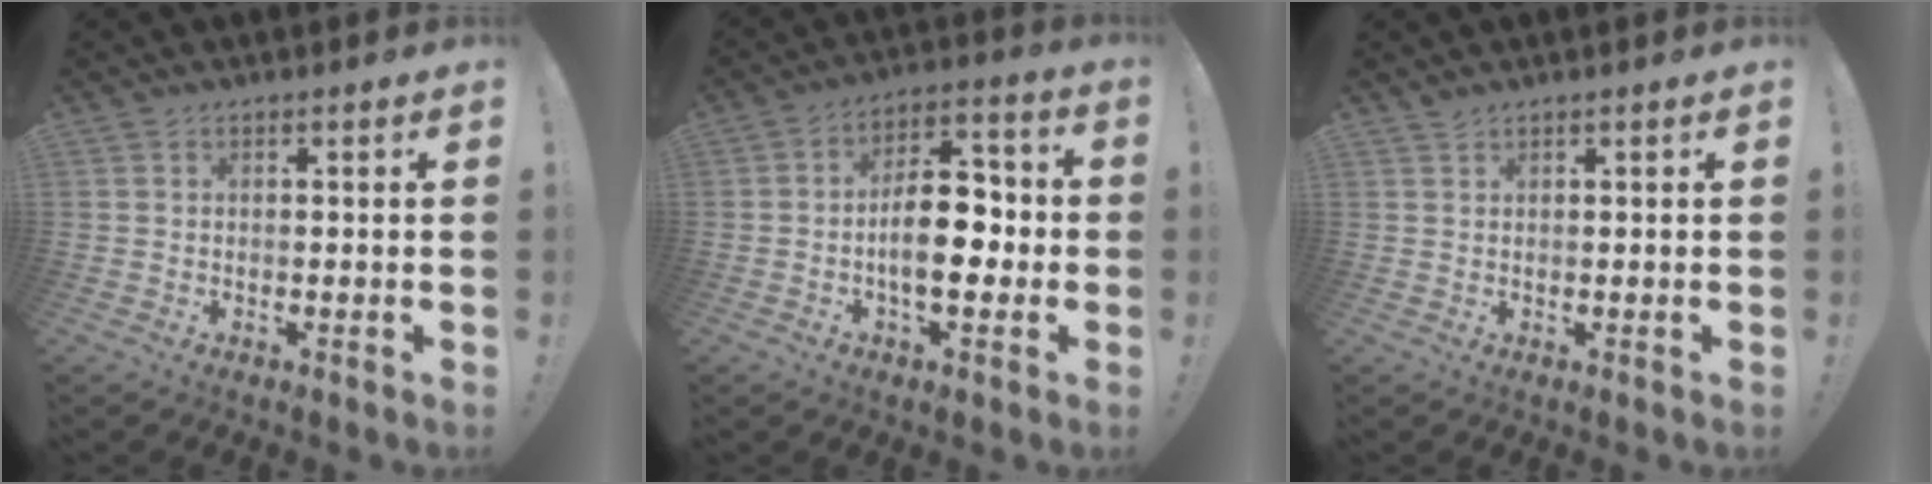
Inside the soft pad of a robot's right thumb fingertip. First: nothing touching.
{"total": 14.6, "force": [-2.6, 7.5, 12.2], "torque": [-0.193, 0.019, -0.048]}
{"total": 1.2, "force": [1.2, 0.3, 0.4], "torque": [-0.003, -0.002, 0.021]}